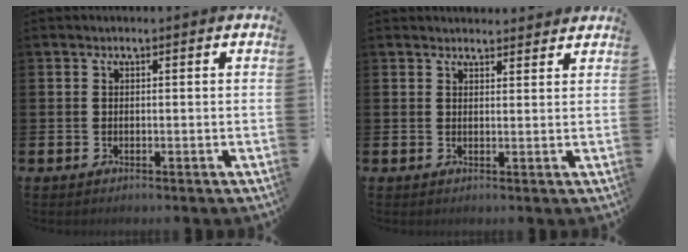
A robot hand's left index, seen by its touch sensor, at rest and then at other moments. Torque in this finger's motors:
{"motor_torque": [0.56, -0.53, 0.14, 0.01]}